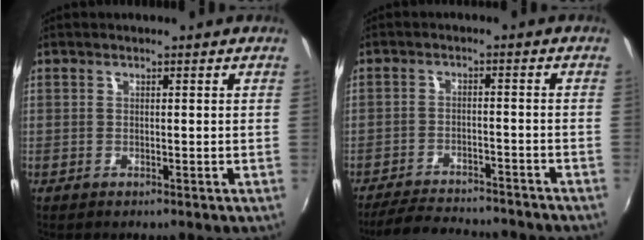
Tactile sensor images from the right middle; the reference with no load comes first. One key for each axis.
{"total": 13.9, "fx": -12.6, "fy": 2.8, "fz": 5.3, "tx": -0.117, "ty": -0.009, "tz": -0.180}